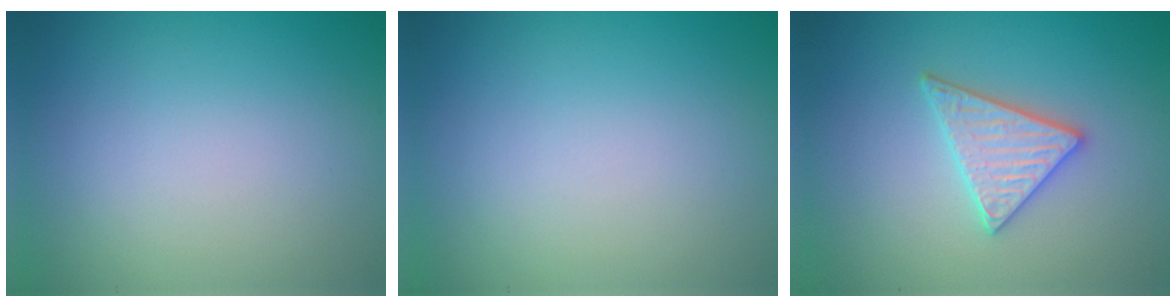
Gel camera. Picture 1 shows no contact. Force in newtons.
{"total": 0.0}
{"total": 3.0, "press": 3.0, "slide": 0.5}